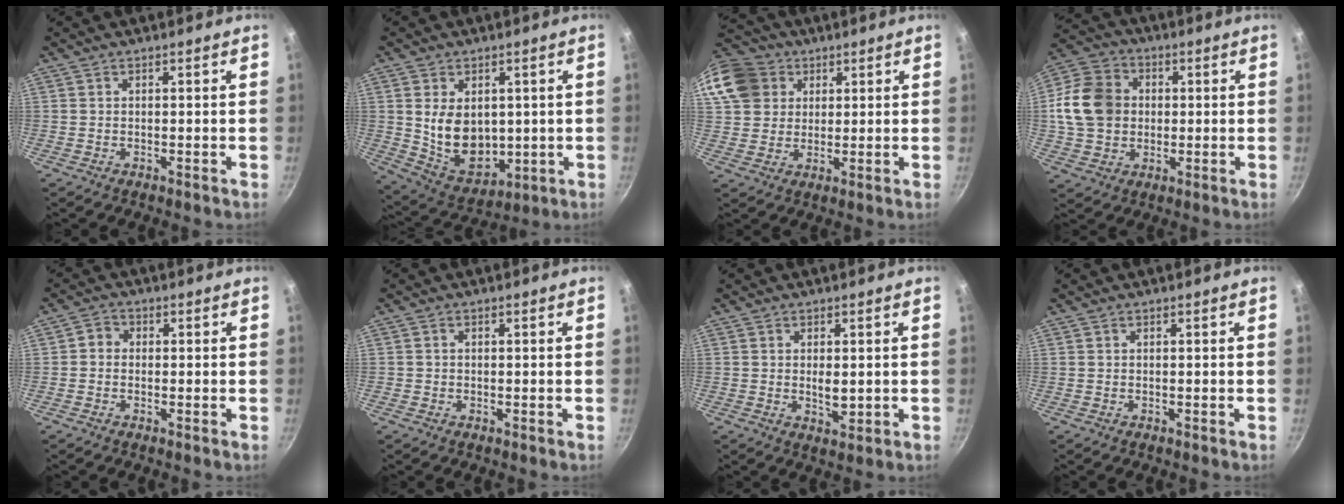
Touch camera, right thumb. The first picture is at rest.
{"total": 12.5, "force": [1.4, 9.0, 8.6], "torque": [-0.115, -0.026, 0.053]}
{"total": 14.2, "force": [5.8, 11.7, 5.6], "torque": [-0.106, 0.015, 0.106]}
{"total": 13.8, "force": [1.0, 11.4, 7.8], "torque": [-0.122, 0.016, 0.009]}
{"total": 2.5, "force": [-0.2, 2.2, 1.1], "torque": [-0.011, 0.007, -0.014]}
{"total": 0.9, "force": [-0.2, 0.8, 0.2], "torque": [-0.001, 0.001, -0.004]}
{"total": 3.3, "force": [0.2, 1.6, 2.9], "torque": [-0.048, -0.007, 0.007]}
{"total": 0.0}